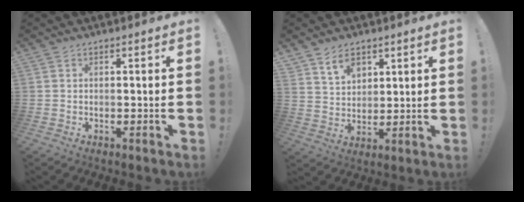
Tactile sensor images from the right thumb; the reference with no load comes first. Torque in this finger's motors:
{"motor_torque": [-0.04, -0.04, -0.29, 0.58, 0.10]}